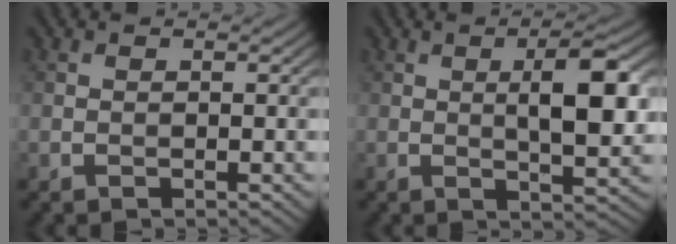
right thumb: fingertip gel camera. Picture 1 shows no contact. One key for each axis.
{"total": 7.0, "fx": 0.9, "fy": 2.0, "fz": 6.7, "tx": -0.106, "ty": 0.004, "tz": 0.014}